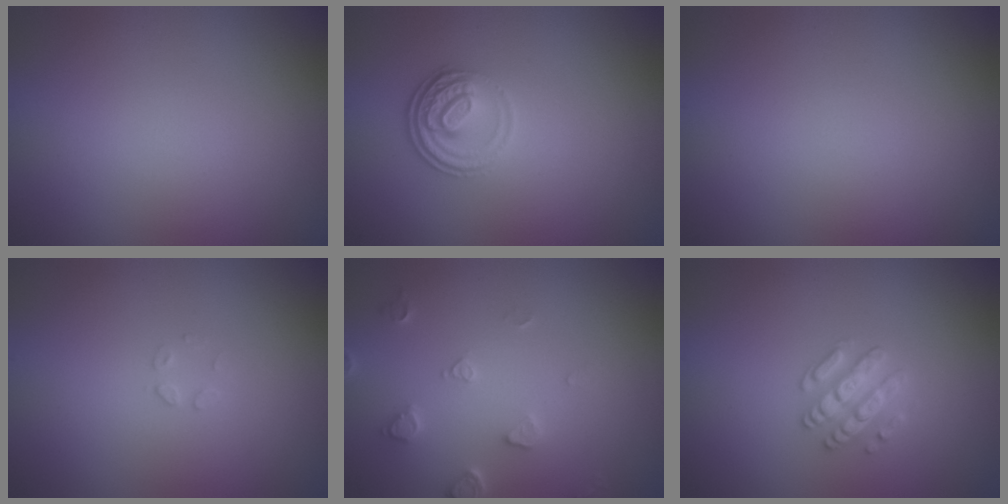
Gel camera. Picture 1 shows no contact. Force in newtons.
{"total": 2.8, "press": 2.3, "slide": 1.7}
{"total": 0.0}
{"total": 0.8, "press": 0.8, "slide": 0.0}
{"total": 2.2, "press": 2.2, "slide": 0.4}
{"total": 2.6, "press": 2.6, "slide": 0.3}